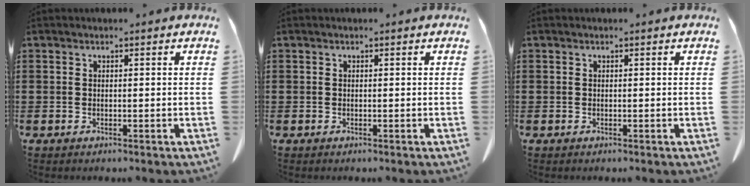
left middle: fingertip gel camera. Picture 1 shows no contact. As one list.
[{"total": 0.0}, {"total": 0.0}]